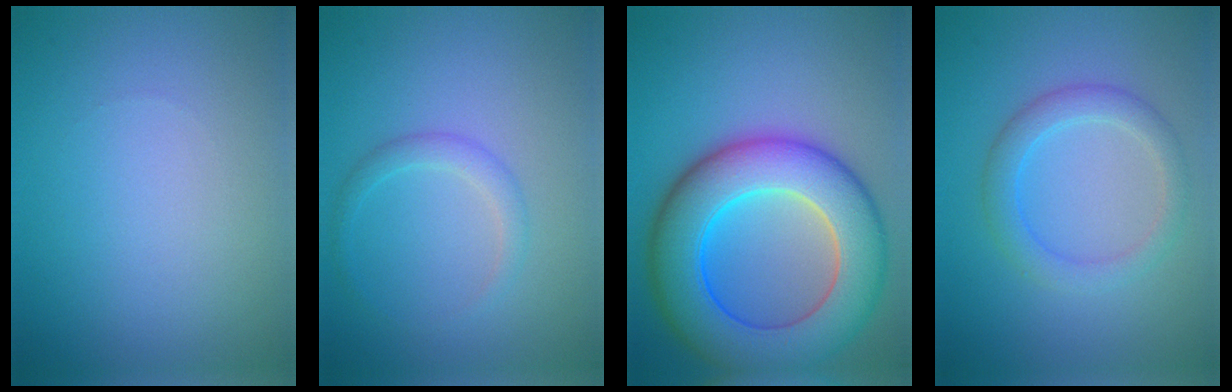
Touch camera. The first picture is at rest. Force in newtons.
{"total": 1.6, "press": 1.6, "slide": 0.1}
{"total": 12.0, "press": 12.0, "slide": 0.6}
{"total": 1.9, "press": 1.9, "slide": 0.2}